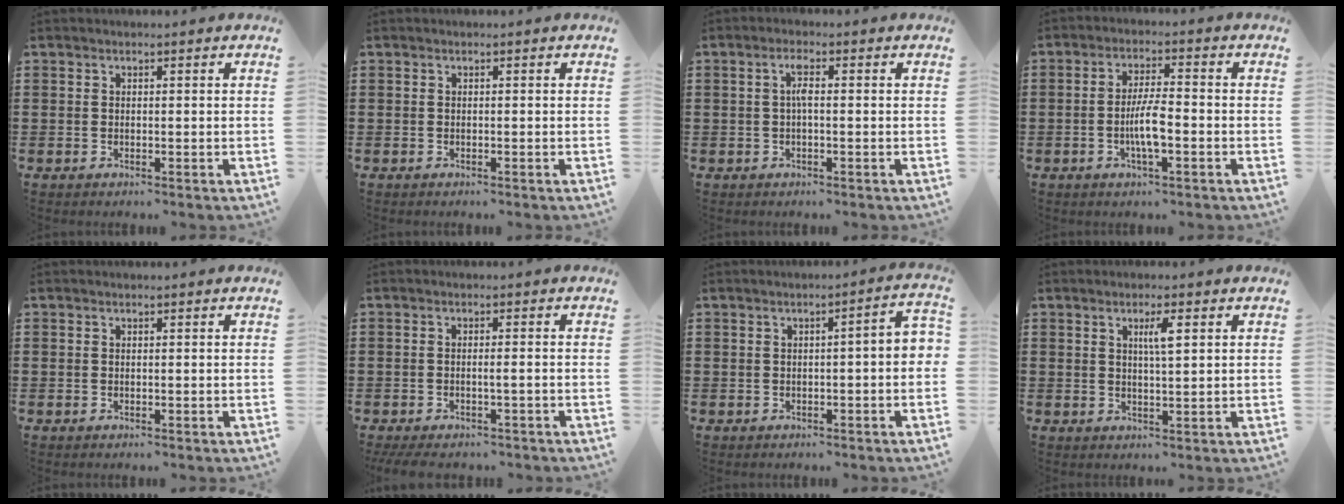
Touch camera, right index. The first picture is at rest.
{"total": 0.0}
{"total": 2.4, "force": [-0.1, 0.5, 2.4], "torque": [-0.048, 0.004, -0.004]}
{"total": 5.5, "force": [-1.6, 1.2, 5.1], "torque": [-0.108, -0.003, -0.035]}
{"total": 0.0}
{"total": 1.9, "force": [-1.5, 0.1, 1.2], "torque": [-0.021, -0.002, -0.028]}
{"total": 2.1, "force": [-0.8, 0.2, 2.0], "torque": [-0.032, -0.001, -0.016]}
{"total": 3.1, "force": [1.1, 0.4, 2.9], "torque": [-0.051, 0.000, 0.013]}